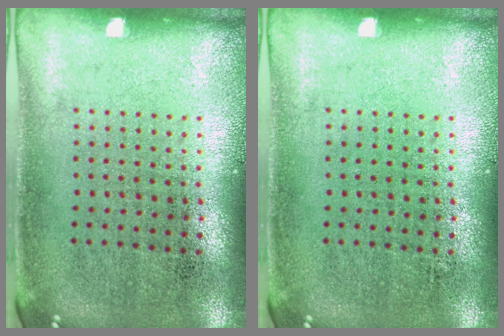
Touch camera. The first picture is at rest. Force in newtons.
{"total": 0.0}